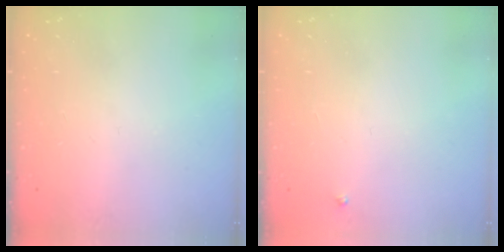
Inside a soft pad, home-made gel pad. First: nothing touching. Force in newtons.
{"total": 2.7, "press": 2.7, "slide": 0.3}